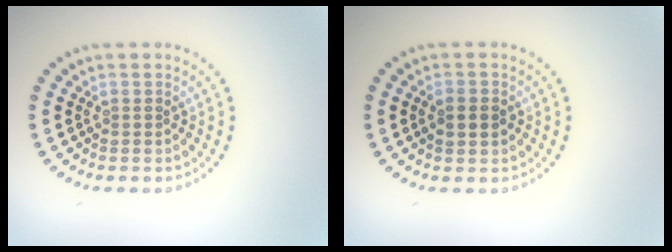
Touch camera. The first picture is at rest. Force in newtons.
{"total": 2.4, "press": 2.3, "slide": 0.1}